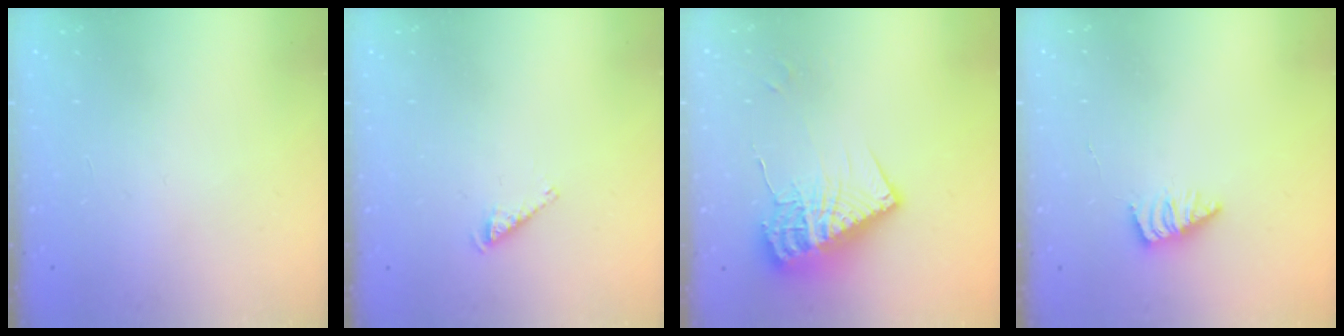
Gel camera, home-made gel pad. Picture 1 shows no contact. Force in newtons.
{"total": 2.3, "press": 2.2, "slide": 0.4}
{"total": 16.0, "press": 16.0, "slide": 0.6}
{"total": 1.5, "press": 1.4, "slide": 0.4}